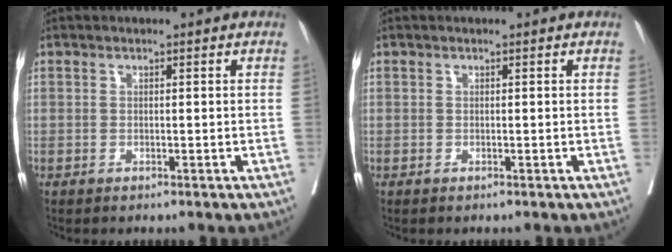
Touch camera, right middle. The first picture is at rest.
{"total": 0.0}